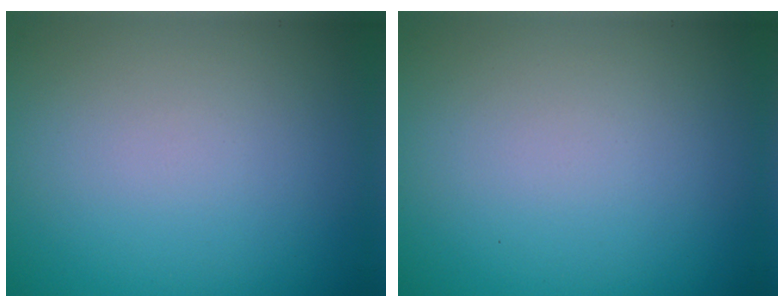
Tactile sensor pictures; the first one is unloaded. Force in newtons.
{"total": 0.0}